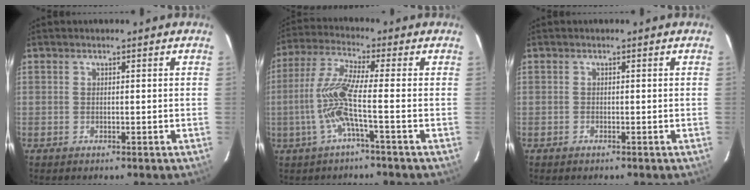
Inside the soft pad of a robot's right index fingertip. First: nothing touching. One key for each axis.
{"total": 8.3, "fx": -2.0, "fy": -0.3, "fz": 8.1, "tx": -0.178, "ty": 0.009, "tz": -0.046}
{"total": 0.0}